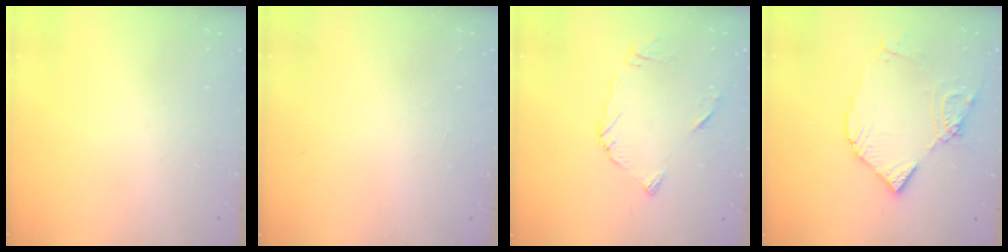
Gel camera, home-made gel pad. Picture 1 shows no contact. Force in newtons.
{"total": 1.7, "press": 1.7, "slide": 0.1}
{"total": 8.8, "press": 8.7, "slide": 0.9}
{"total": 12.2, "press": 12.1, "slide": 1.3}